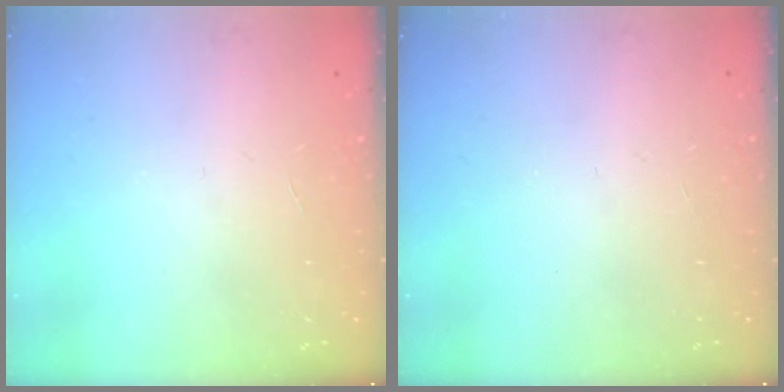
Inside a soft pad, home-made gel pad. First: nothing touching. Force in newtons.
{"total": 0.0}